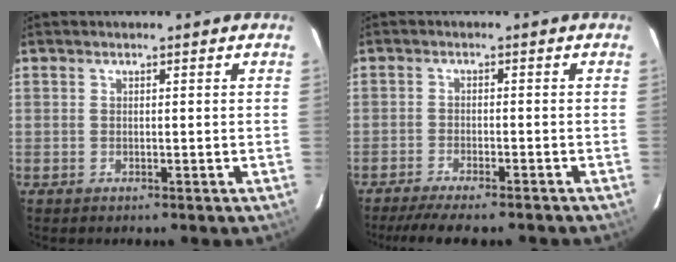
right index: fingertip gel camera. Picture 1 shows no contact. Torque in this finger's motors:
{"motor_torque": [1.07, -1.07, 0.37, 0.09]}